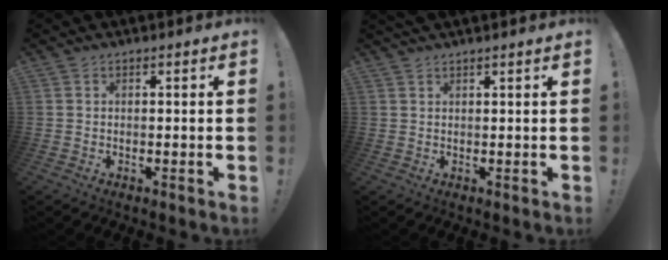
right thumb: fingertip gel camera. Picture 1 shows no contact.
{"total": 1.4, "force": [1.2, -0.4, 0.8], "torque": [-0.010, -0.004, 0.020]}